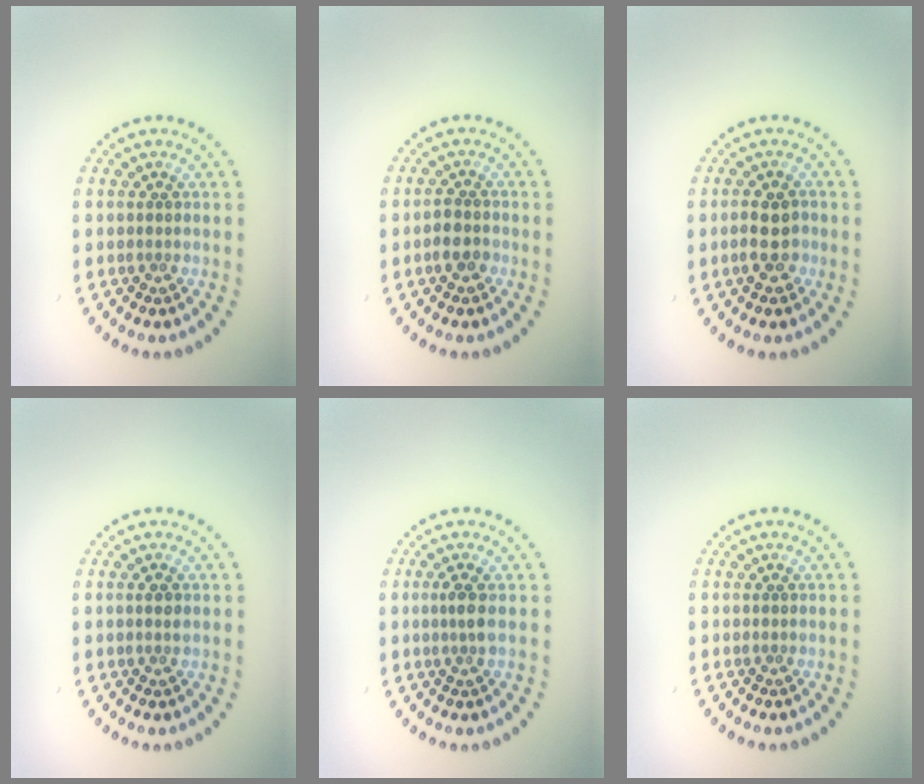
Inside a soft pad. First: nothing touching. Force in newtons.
{"total": 1.7, "press": 1.6, "slide": 0.5}
{"total": 2.6, "press": 2.6, "slide": 0.4}
{"total": 0.8, "press": 0.8, "slide": 0.3}
{"total": 1.3, "press": 1.0, "slide": 0.7}
{"total": 0.0}